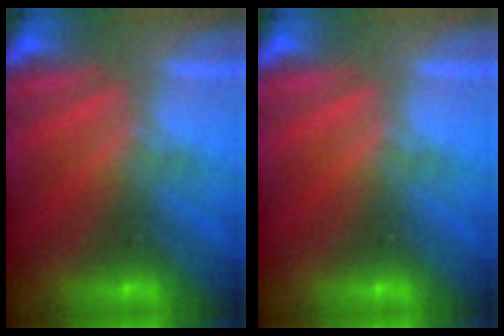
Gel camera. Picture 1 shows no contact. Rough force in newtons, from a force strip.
{"total": 0.0}